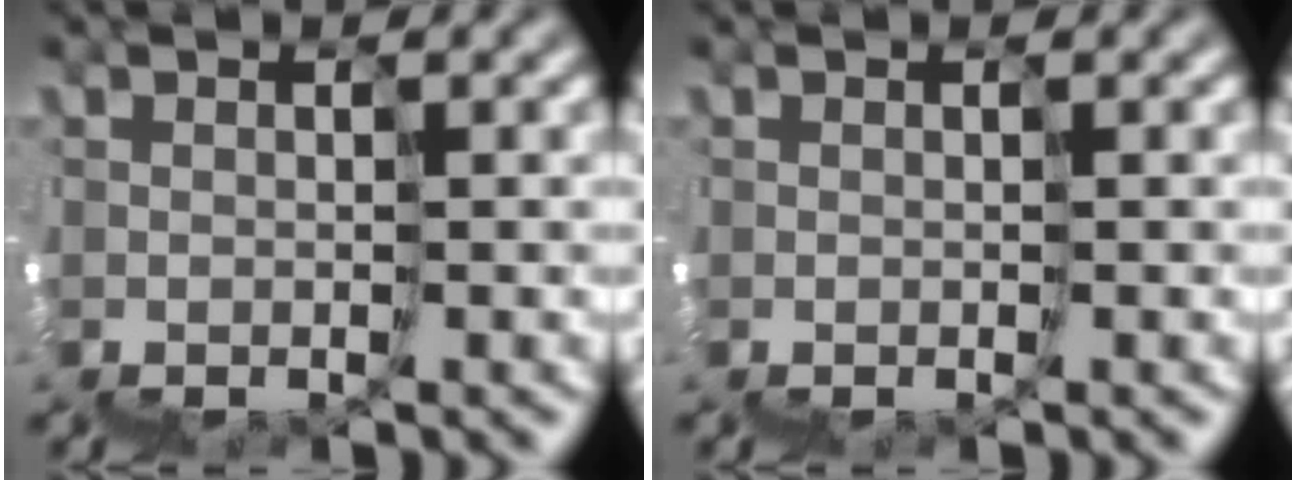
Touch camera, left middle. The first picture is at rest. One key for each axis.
{"total": 0.0}